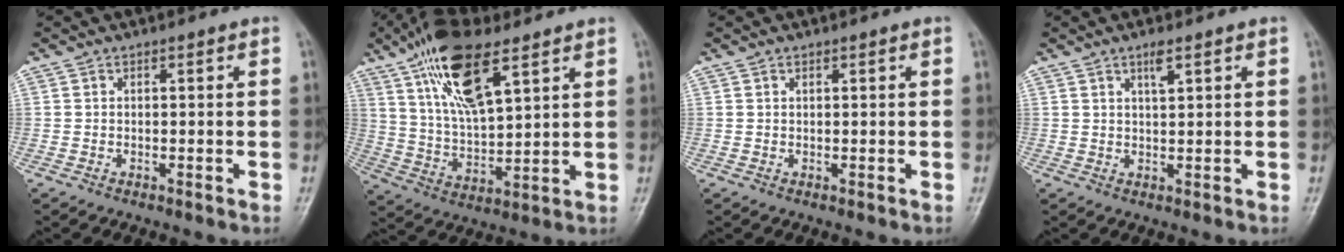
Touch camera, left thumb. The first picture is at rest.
{"total": 16.4, "force": [9.0, 6.0, 12.4], "torque": [-0.216, -0.029, 0.171]}
{"total": 0.8, "force": [0.4, 0.4, 0.5], "torque": [-0.007, -0.001, 0.007]}
{"total": 2.8, "force": [1.6, 0.7, 2.2], "torque": [-0.039, -0.005, 0.030]}